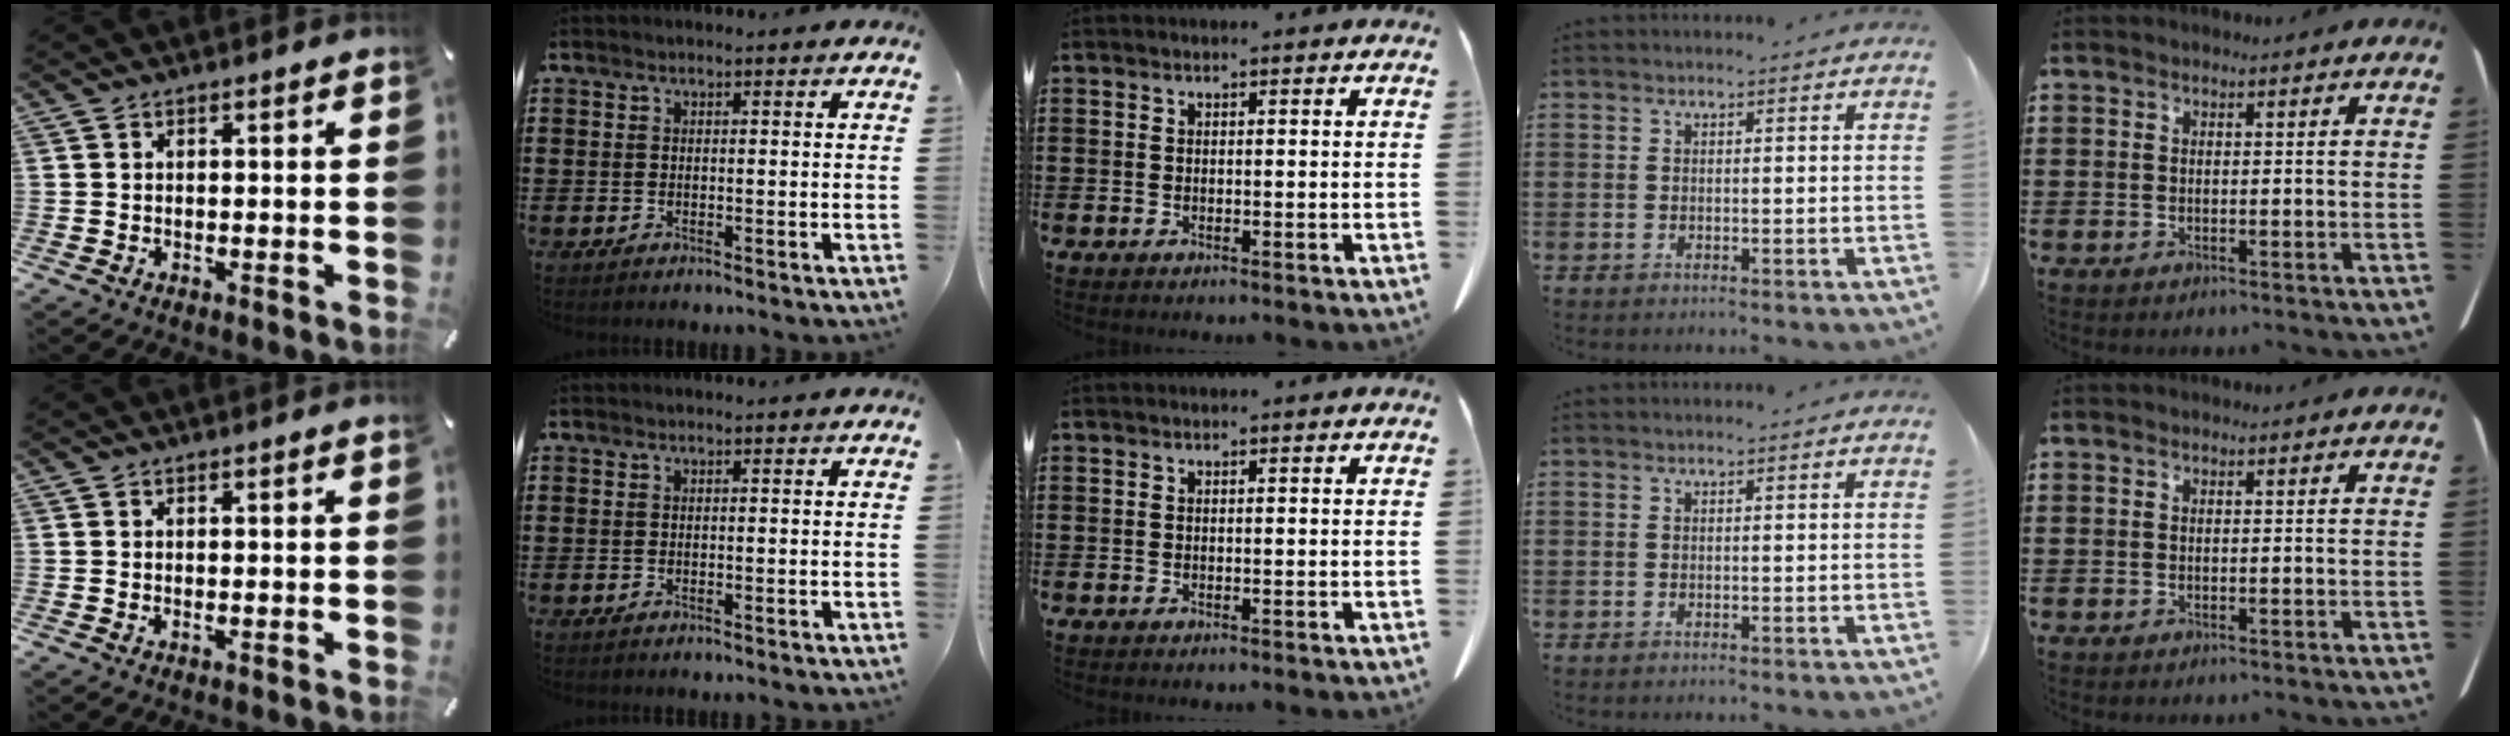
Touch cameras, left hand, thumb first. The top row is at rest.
{}